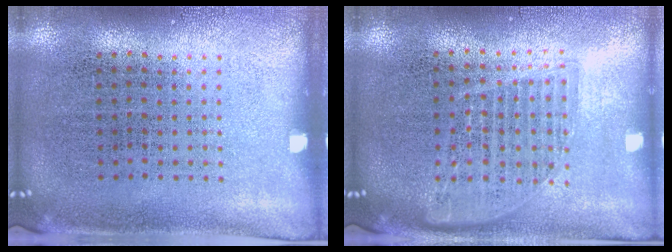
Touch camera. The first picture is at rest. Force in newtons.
{"total": 1.6, "press": 1.4, "slide": 0.8}